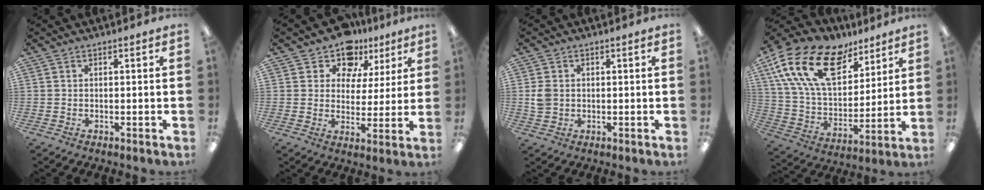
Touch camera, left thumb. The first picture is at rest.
{"total": 10.4, "force": [7.8, 6.6, 2.2], "torque": [-0.047, -0.053, 0.146]}
{"total": 3.8, "force": [0.3, 3.1, 2.2], "torque": [-0.035, 0.004, 0.006]}
{"total": 21.9, "force": [11.7, 12.3, 13.9], "torque": [-0.277, -0.050, 0.214]}